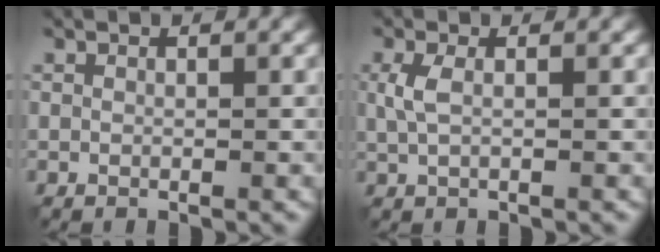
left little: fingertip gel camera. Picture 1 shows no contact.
{"total": 1.9, "force": [0.2, 0.8, 1.7], "torque": [-0.043, 0.003, 0.005]}